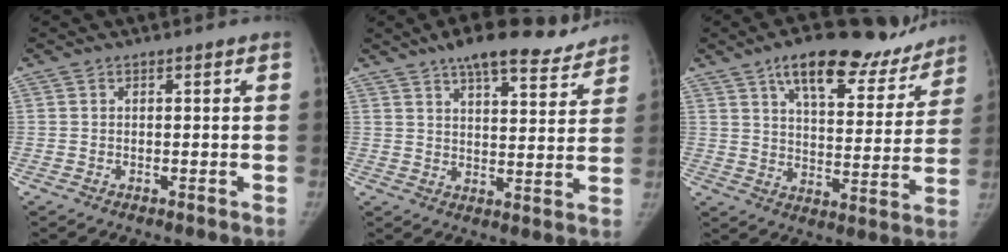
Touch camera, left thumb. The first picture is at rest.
{"total": 15.5, "force": [12.2, 4.6, 8.3], "torque": [-0.091, -0.041, 0.174]}
{"total": 20.8, "force": [15.1, 8.4, 11.6], "torque": [-0.127, -0.053, 0.220]}